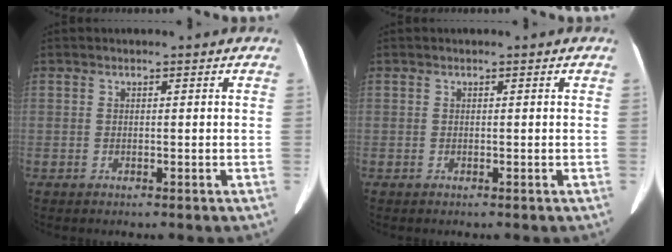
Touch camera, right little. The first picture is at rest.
{"total": 0.0}